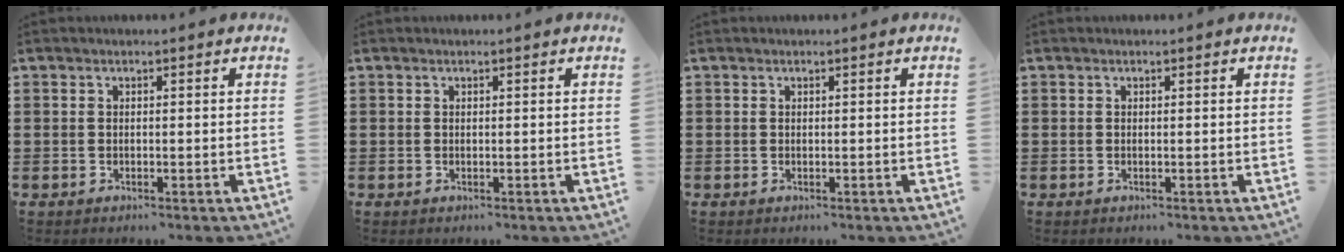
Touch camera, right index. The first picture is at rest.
{"total": 0.0}
{"total": 0.0}
{"total": 0.0}